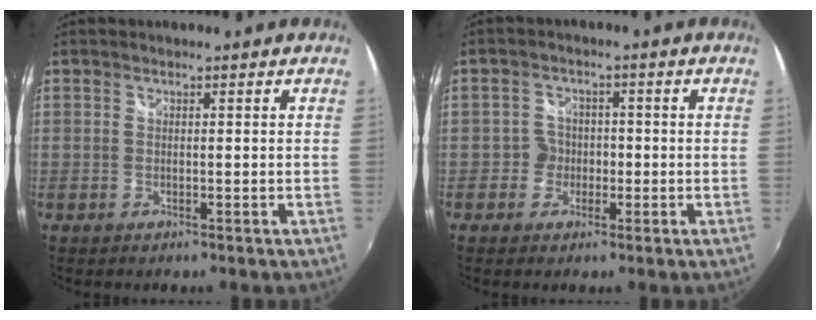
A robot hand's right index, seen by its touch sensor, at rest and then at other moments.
{"total": 3.4, "force": [-1.3, 3.1, 0.2], "torque": [-0.002, 0.010, -0.027]}